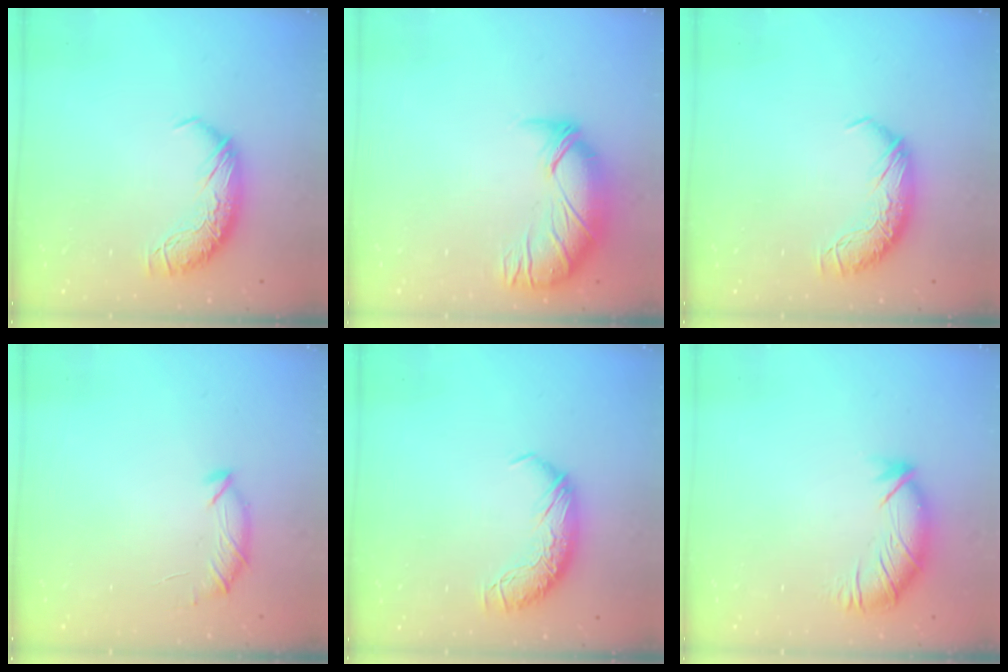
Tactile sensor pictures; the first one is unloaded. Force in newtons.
{"total": 2.8, "press": 0.9, "slide": 2.6}
{"total": 0.0}
{"total": 6.0, "press": 6.0, "slide": 0.8}
{"total": 0.0}
{"total": 2.7, "press": 2.0, "slide": 1.8}